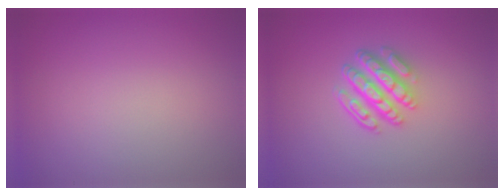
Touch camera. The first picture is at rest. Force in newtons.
{"total": 4.8, "press": 3.6, "slide": 3.2}